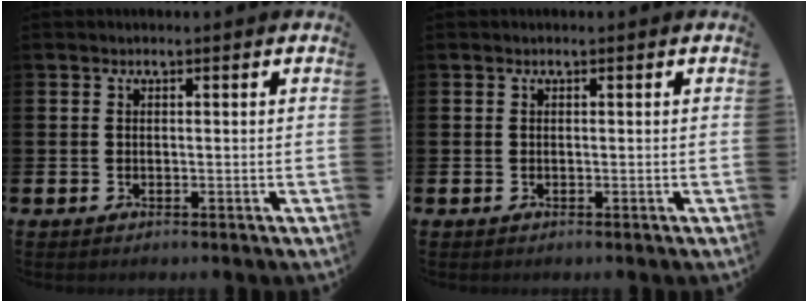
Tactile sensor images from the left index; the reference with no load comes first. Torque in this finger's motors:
{"motor_torque": [0.00, 0.00, 0.02, -0.01]}